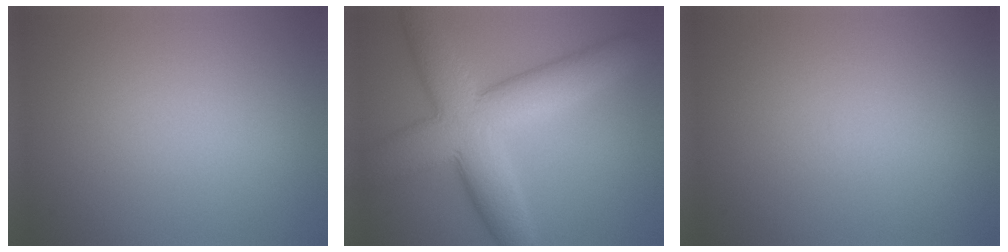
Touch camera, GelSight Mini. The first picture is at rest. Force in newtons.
{"total": 10.5, "press": 10.5, "slide": 0.7}
{"total": 0.0}